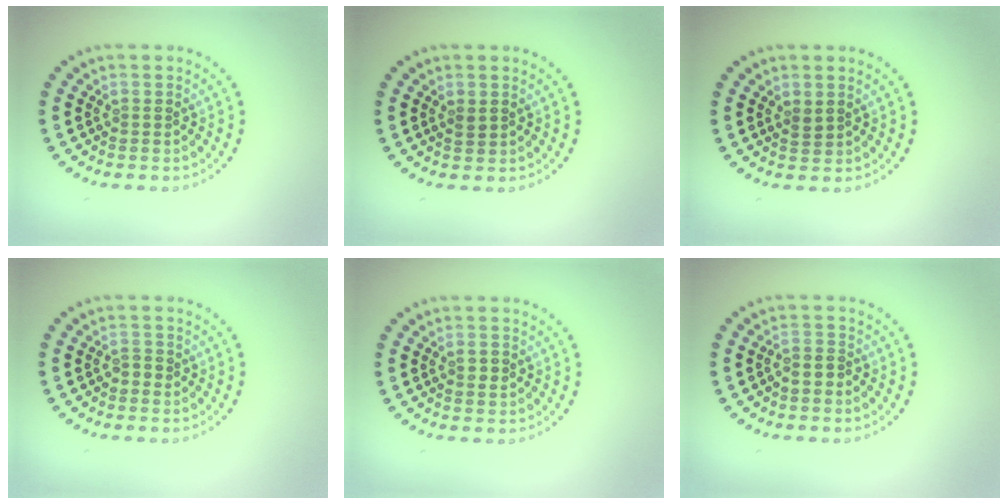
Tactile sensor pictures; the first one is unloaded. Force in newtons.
{"total": 0.7, "press": 0.7, "slide": 0.2}
{"total": 0.8, "press": 0.7, "slide": 0.4}
{"total": 0.9, "press": 0.8, "slide": 0.3}
{"total": 1.0, "press": 1.0, "slide": 0.2}
{"total": 1.7, "press": 1.4, "slide": 1.0}